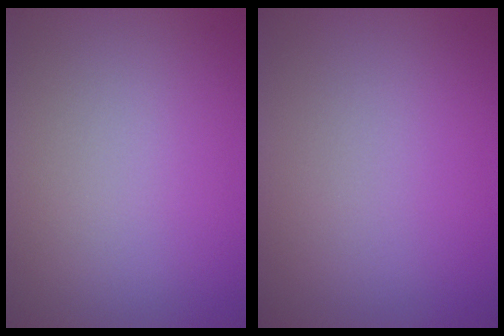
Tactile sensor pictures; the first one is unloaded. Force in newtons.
{"total": 0.0}